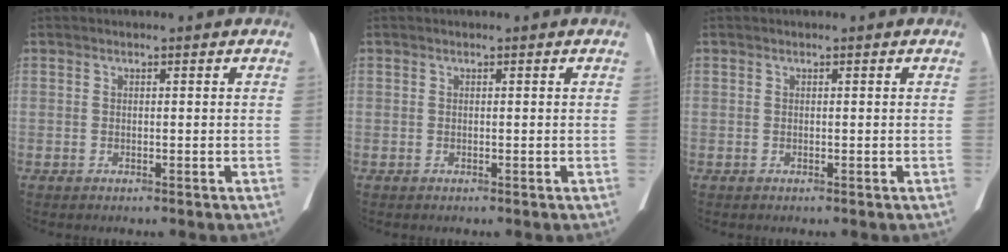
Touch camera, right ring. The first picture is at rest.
{"total": 0.0}
{"total": 0.0}